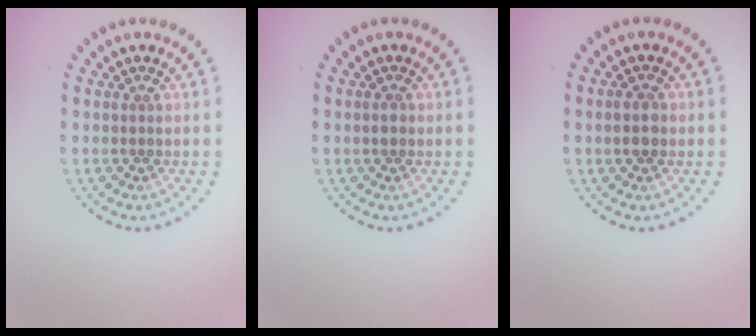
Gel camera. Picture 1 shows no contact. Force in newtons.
{"total": 1.2, "press": 1.2, "slide": 0.1}
{"total": 1.9, "press": 1.9, "slide": 0.1}